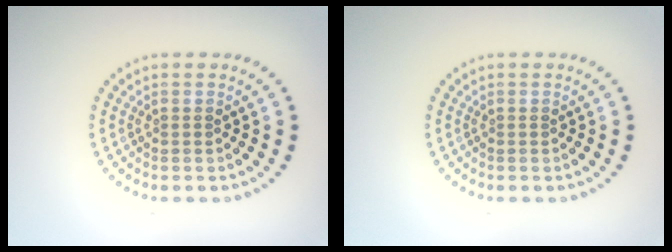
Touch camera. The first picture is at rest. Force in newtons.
{"total": 0.0}